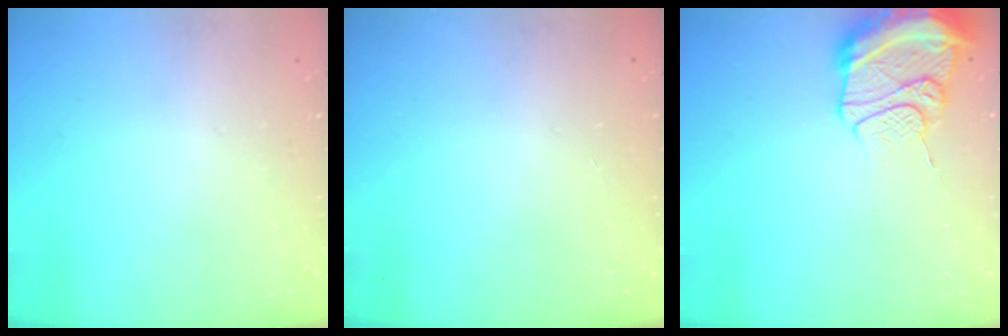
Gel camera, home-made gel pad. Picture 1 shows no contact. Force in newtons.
{"total": 0.9, "press": 0.0, "slide": 0.9}
{"total": 15.5, "press": 15.3, "slide": 2.9}